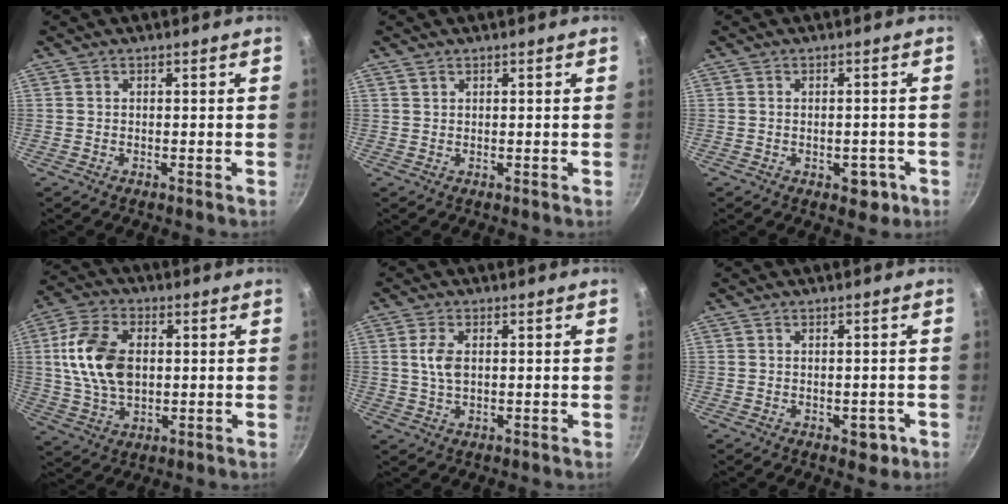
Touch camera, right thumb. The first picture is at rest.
{"total": 0.8, "force": [0.6, 0.5, 0.3], "torque": [-0.004, 0.000, 0.012]}
{"total": 4.1, "force": [-1.7, 2.6, 2.8], "torque": [-0.017, 0.013, -0.013]}
{"total": 14.1, "force": [1.6, 9.1, 10.6], "torque": [-0.189, 0.002, 0.027]}
{"total": 4.5, "force": [0.8, 2.6, 3.7], "torque": [-0.072, 0.001, 0.016]}
{"total": 3.0, "force": [-1.1, 1.9, 2.0], "torque": [-0.010, 0.009, -0.007]}